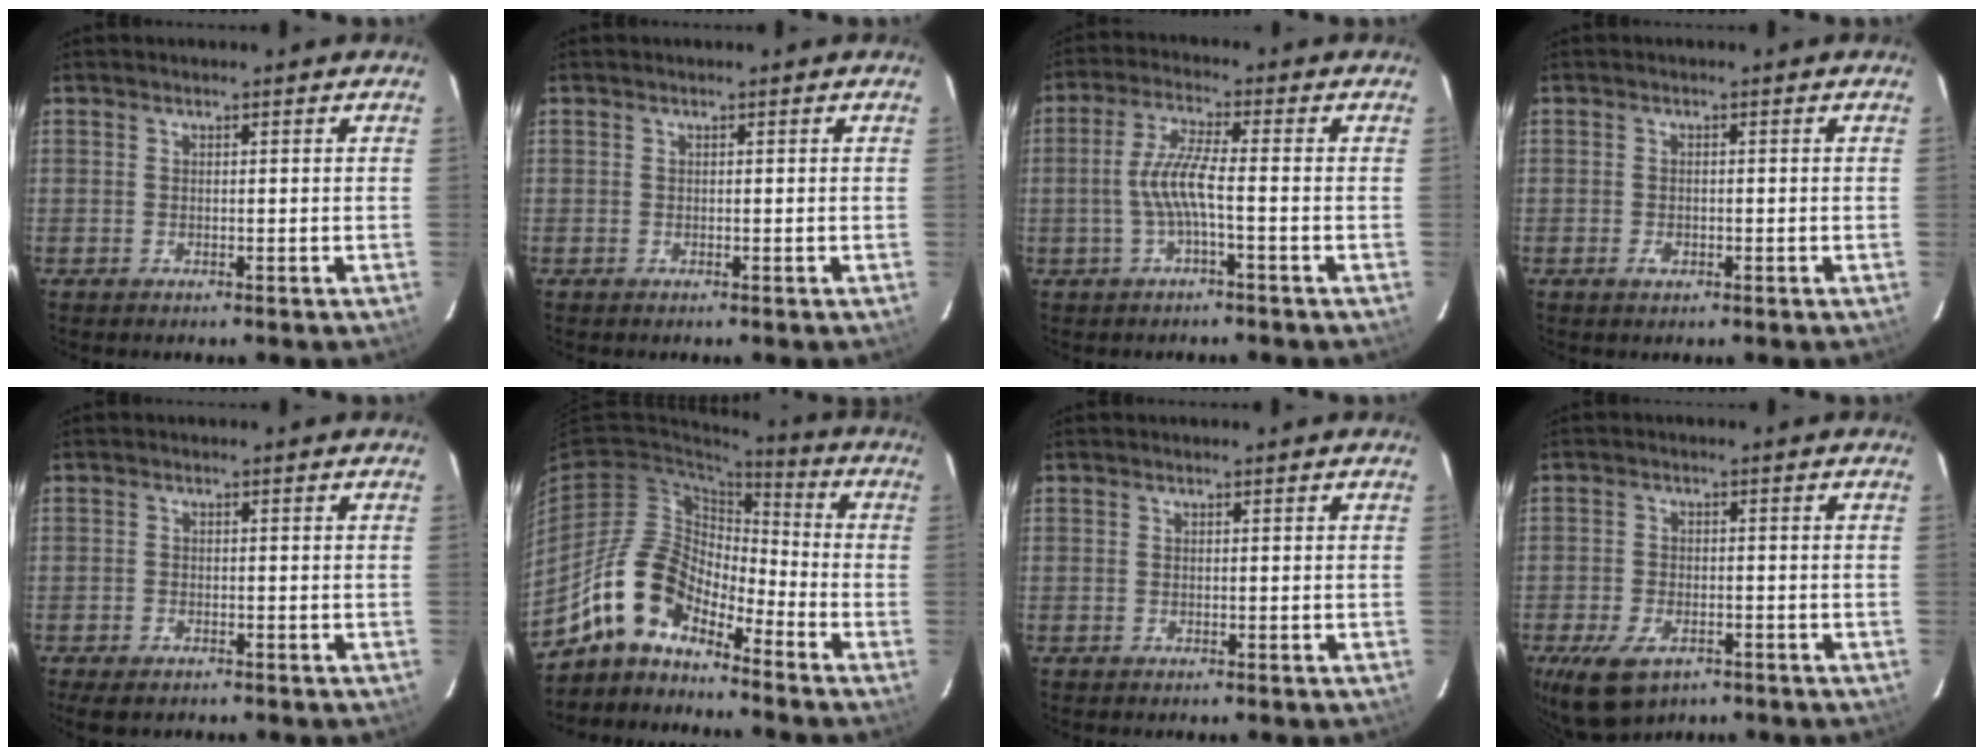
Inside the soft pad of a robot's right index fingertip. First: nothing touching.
{"total": 0.0}
{"total": 6.2, "force": [-1.6, 0.3, 6.0], "torque": [-0.129, 0.004, -0.029]}
{"total": 1.8, "force": [-0.7, 1.1, 1.2], "torque": [-0.022, 0.001, -0.012]}
{"total": 3.2, "force": [-2.6, 1.4, 1.4], "torque": [-0.038, -0.009, -0.046]}
{"total": 12.6, "force": [-9.7, 5.5, 5.9], "torque": [-0.111, 0.020, -0.195]}
{"total": 0.0}
{"total": 9.1, "force": [-5.3, 5.0, 5.5], "torque": [-0.126, -0.019, -0.089]}